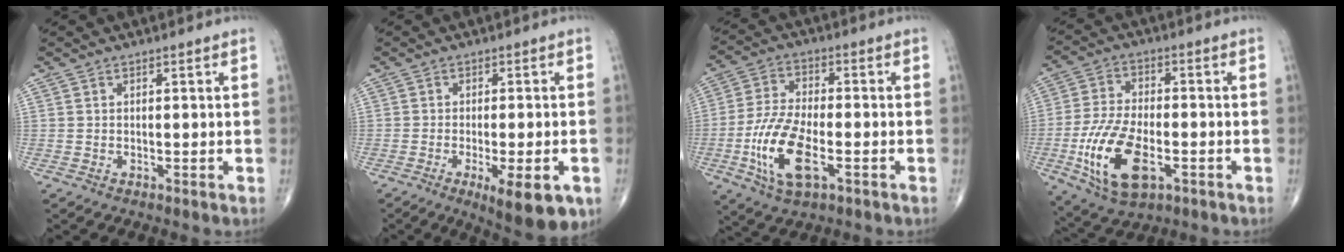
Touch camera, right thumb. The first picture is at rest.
{"total": 10.9, "force": [-4.4, 3.3, 9.4], "torque": [-0.123, -0.007, -0.056]}
{"total": 13.2, "force": [-4.2, 5.8, 11.1], "torque": [-0.228, 0.011, -0.077]}
{"total": 15.2, "force": [-4.8, 7.6, 12.2], "torque": [-0.238, 0.007, -0.081]}